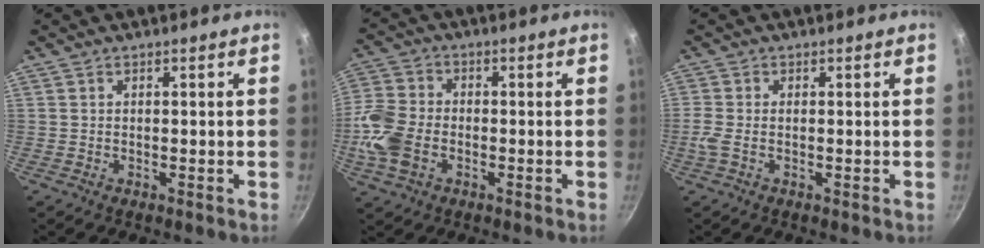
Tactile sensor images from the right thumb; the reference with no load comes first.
{"total": 11.8, "force": [-3.2, 8.4, 7.7], "torque": [-0.162, 0.016, -0.075]}
{"total": 2.8, "force": [-0.4, 1.4, 2.3], "torque": [-0.059, 0.002, -0.012]}